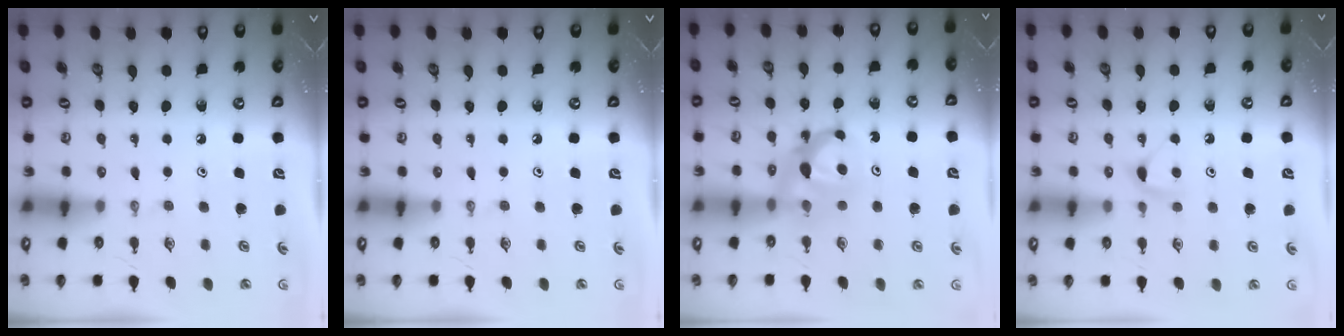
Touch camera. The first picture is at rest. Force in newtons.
{"total": 0.0}
{"total": 6.8, "press": 6.8, "slide": 0.2}
{"total": 5.1, "press": 5.0, "slide": 0.7}